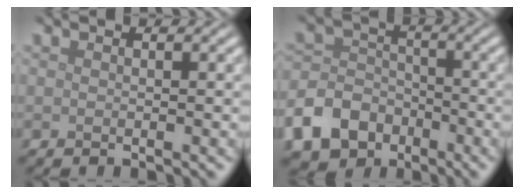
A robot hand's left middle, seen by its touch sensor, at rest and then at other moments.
{"total": 7.7, "force": [-4.4, 5.7, 2.9], "torque": [-0.054, -0.006, -0.094]}